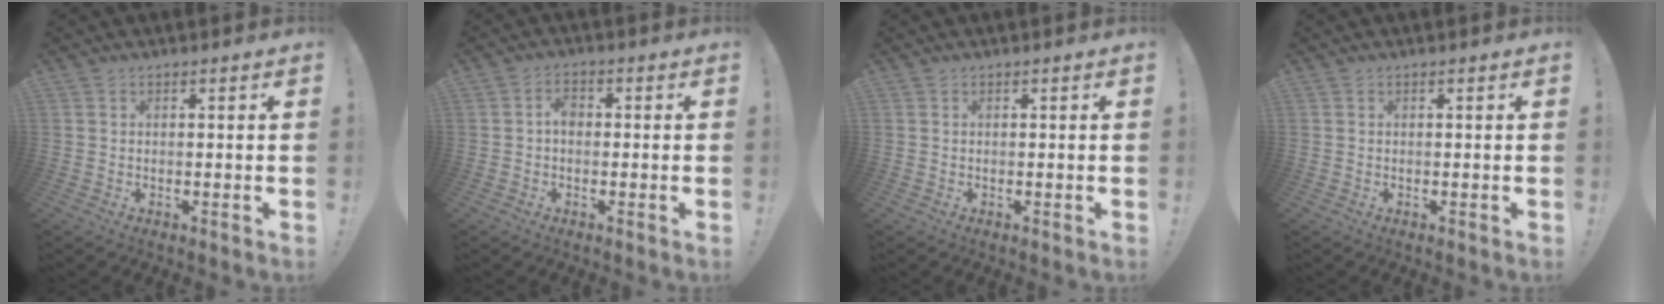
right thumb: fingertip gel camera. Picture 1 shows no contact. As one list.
[{"total": 3.1, "force": [-0.5, 2.1, 2.2], "torque": [-0.031, 0.004, -0.012]}, {"total": 0.0}, {"total": 0.0}]